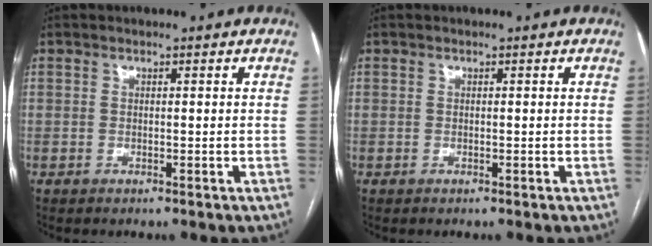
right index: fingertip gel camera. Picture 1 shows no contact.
{"total": 0.0}